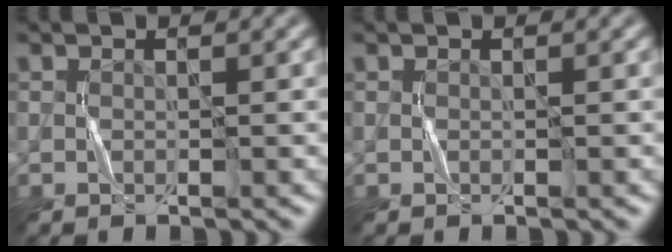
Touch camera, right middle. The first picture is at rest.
{"total": 0.0}